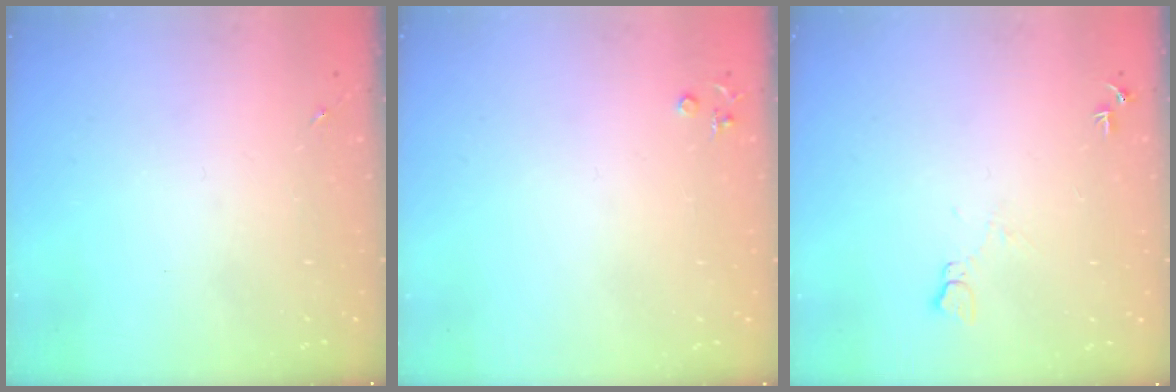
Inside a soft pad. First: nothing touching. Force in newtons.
{"total": 3.9, "press": 3.8, "slide": 0.6}
{"total": 6.6, "press": 6.6, "slide": 0.7}